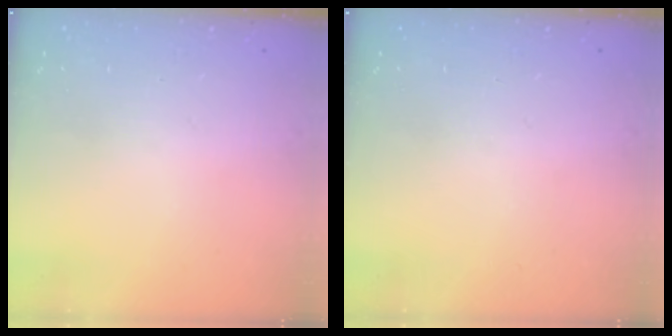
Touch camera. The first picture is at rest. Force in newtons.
{"total": 0.0}